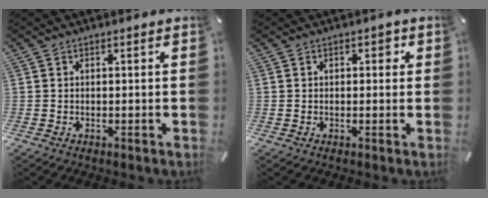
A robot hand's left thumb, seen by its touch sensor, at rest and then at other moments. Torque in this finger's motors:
{"motor_torque": [0.25, 0.25, 0.12, -0.22, 0.00]}